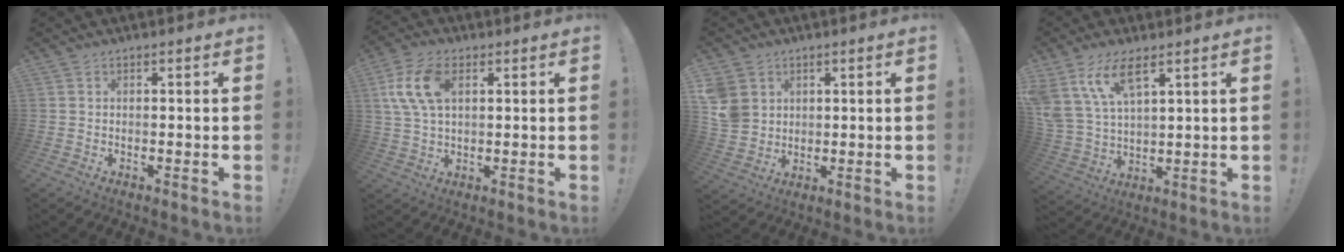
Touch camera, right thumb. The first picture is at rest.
{"total": 11.5, "force": [3.5, 6.7, 8.7], "torque": [-0.176, 0.005, 0.068]}
{"total": 7.9, "force": [2.9, 6.8, 2.8], "torque": [-0.072, -0.018, 0.060]}
{"total": 12.3, "force": [7.9, 5.0, 8.1], "torque": [-0.188, -0.029, 0.147]}